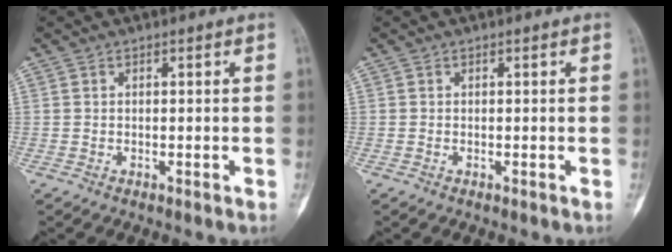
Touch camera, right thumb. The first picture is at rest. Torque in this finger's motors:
{"motor_torque": [-0.11, 0.16, -0.07, 0.05, -0.03]}